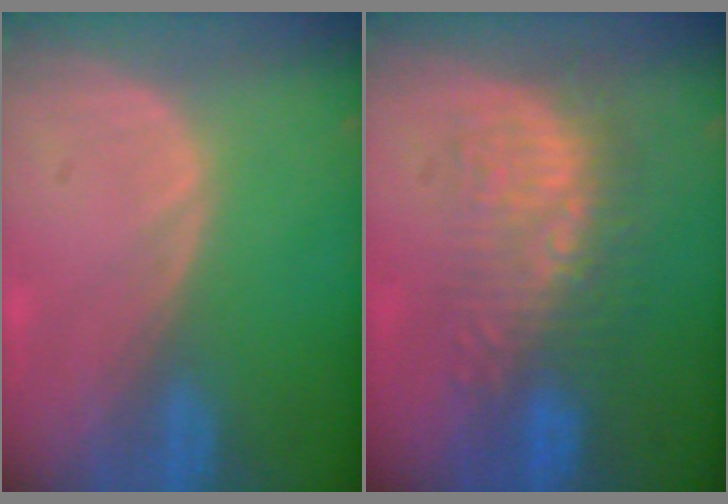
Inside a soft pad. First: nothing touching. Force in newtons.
{"total": 8.8, "press": 8.5, "slide": 2.3}